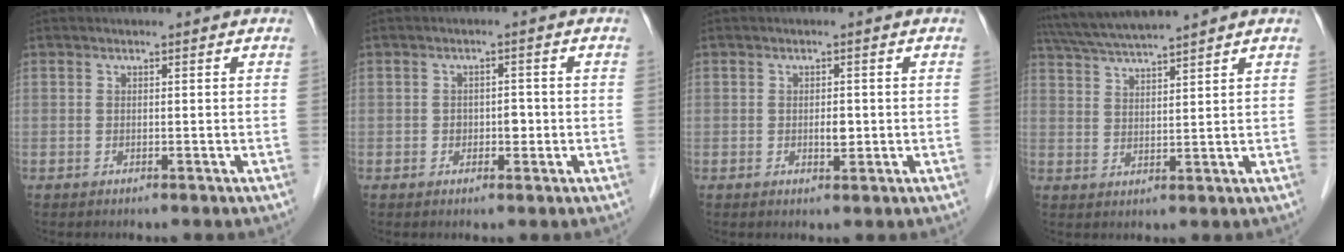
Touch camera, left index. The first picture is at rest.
{"total": 2.1, "force": [-0.5, 1.4, 1.5], "torque": [-0.019, 0.005, -0.004]}
{"total": 1.7, "force": [-0.2, 0.8, 1.4], "torque": [-0.024, -0.002, 0.000]}
{"total": 8.2, "force": [7.4, -1.0, 3.4], "torque": [-0.066, 0.024, 0.132]}